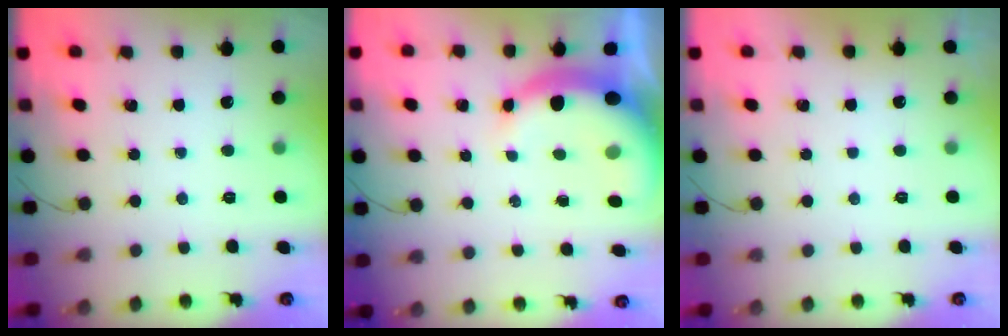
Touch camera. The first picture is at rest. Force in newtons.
{"total": 8.2, "press": 8.0, "slide": 1.6}
{"total": 2.8, "press": 2.8, "slide": 0.1}